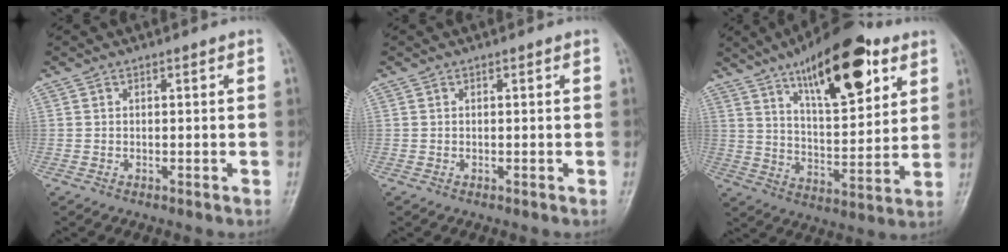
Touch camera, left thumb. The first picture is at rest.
{"total": 0.0}
{"total": 20.4, "force": [11.0, 7.7, 15.3], "torque": [-0.197, -0.044, 0.176]}